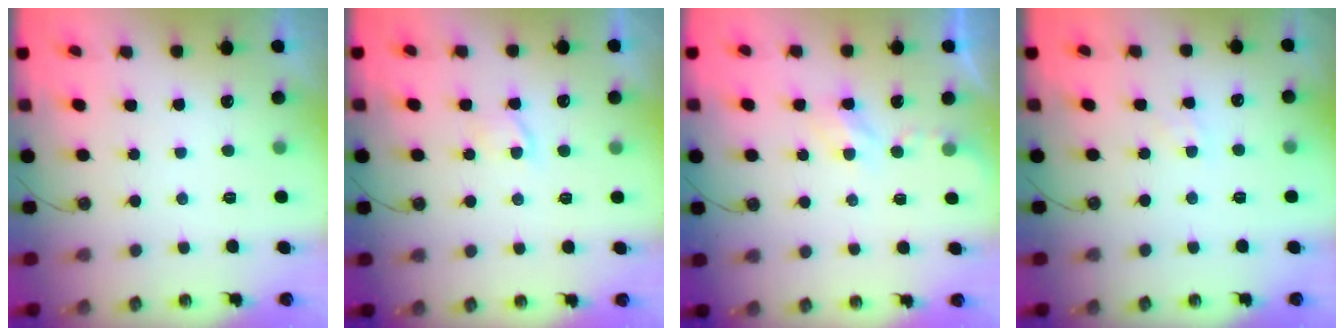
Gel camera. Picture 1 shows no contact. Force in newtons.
{"total": 2.1, "press": 2.1, "slide": 0.4}
{"total": 4.4, "press": 4.4, "slide": 0.5}
{"total": 2.9, "press": 2.9, "slide": 0.5}